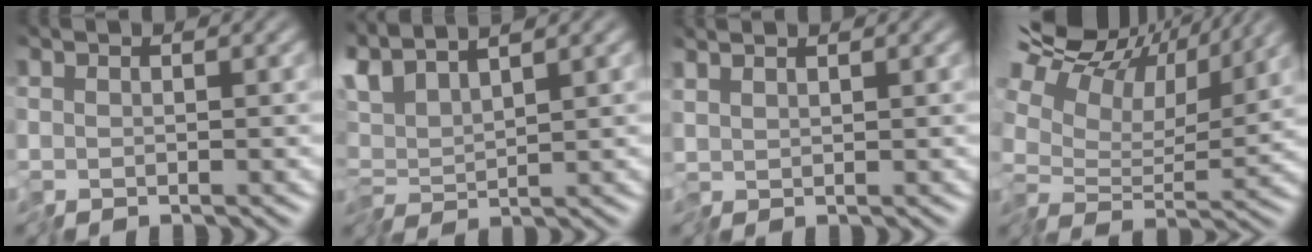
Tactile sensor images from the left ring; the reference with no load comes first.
{"total": 3.4, "force": [2.0, 0.9, 2.7], "torque": [-0.066, 0.010, 0.031]}
{"total": 1.1, "force": [1.1, -0.2, 0.2], "torque": [-0.006, 0.006, 0.022]}
{"total": 12.3, "force": [7.0, 6.9, 7.4], "torque": [-0.178, 0.044, 0.106]}